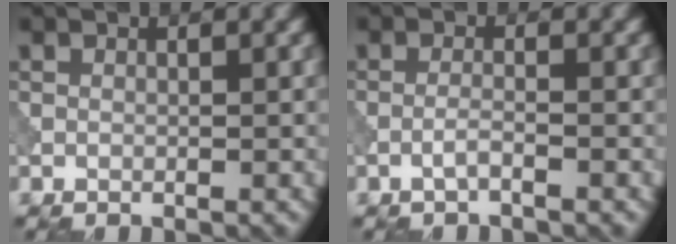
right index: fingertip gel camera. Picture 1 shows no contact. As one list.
[{"total": 1.2, "force": [-0.8, 0.1, 1.0], "torque": [-0.016, 0.006, -0.020]}]